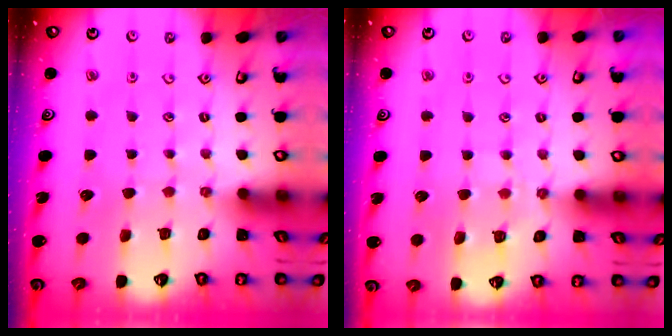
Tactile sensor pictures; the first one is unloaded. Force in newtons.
{"total": 6.1, "press": 6.1, "slide": 0.6}